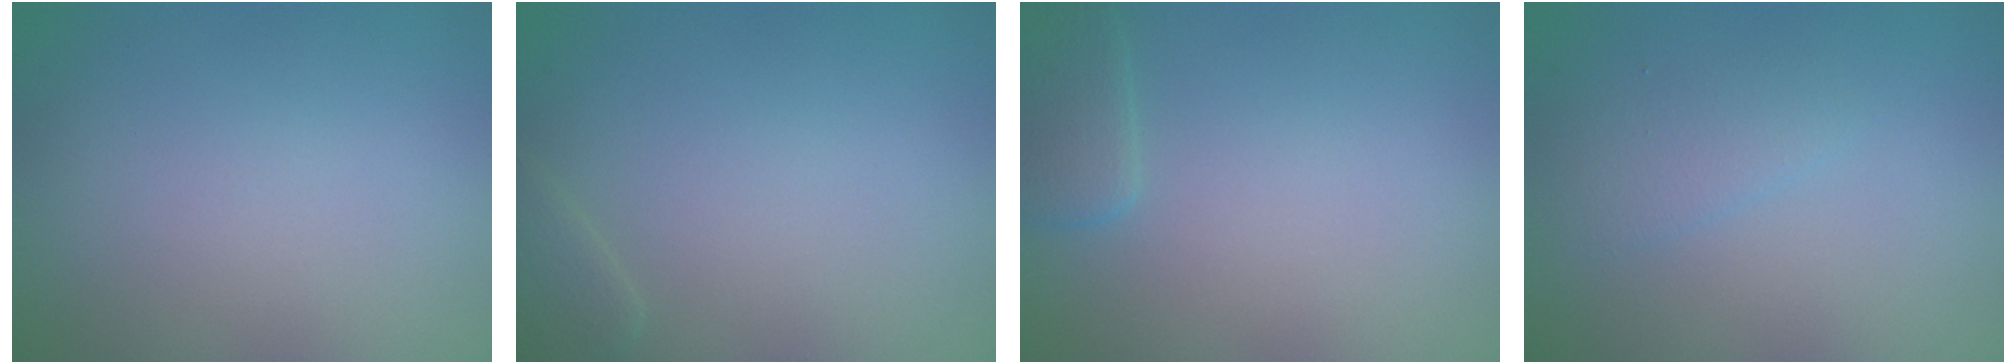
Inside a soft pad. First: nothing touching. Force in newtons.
{"total": 1.5, "press": 1.5, "slide": 0.1}
{"total": 2.0, "press": 2.0, "slide": 0.1}
{"total": 1.3, "press": 1.3, "slide": 0.1}